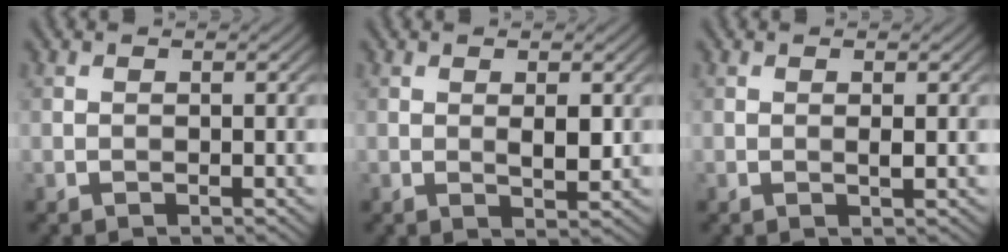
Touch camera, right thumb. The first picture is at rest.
{"total": 2.4, "force": [0.5, 0.9, 2.1], "torque": [-0.043, -0.007, 0.010]}
{"total": 0.8, "force": [0.1, 0.1, 0.7], "torque": [-0.017, -0.001, 0.001]}